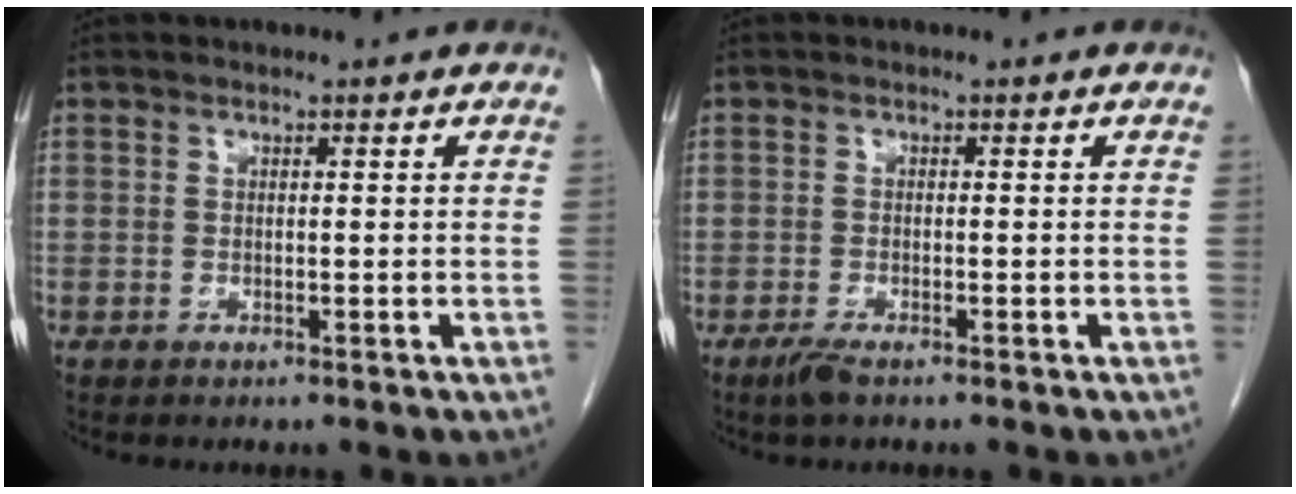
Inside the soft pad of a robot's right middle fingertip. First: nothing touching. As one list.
[{"total": 2.0, "force": [-1.4, 0.3, 1.4], "torque": [-0.029, -0.006, -0.023]}]